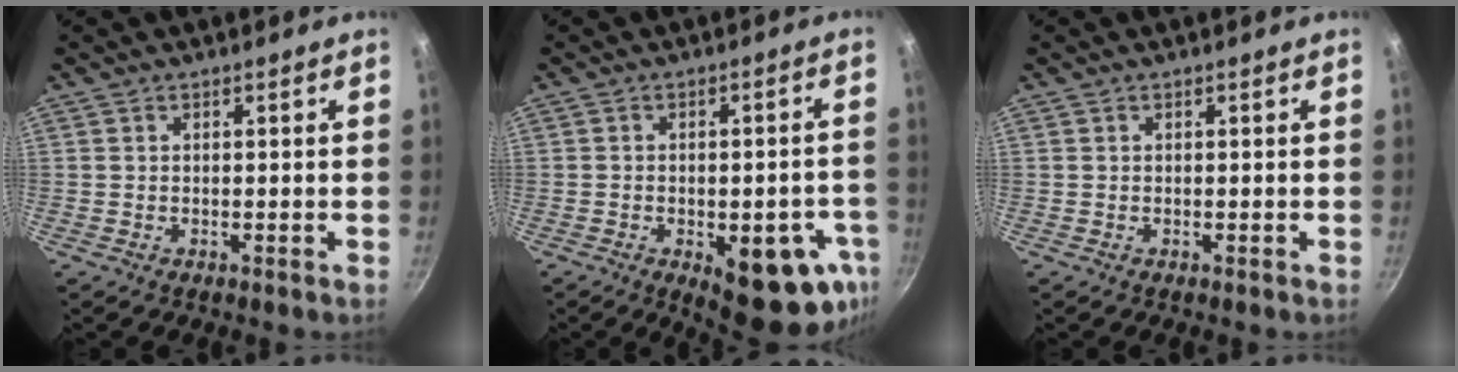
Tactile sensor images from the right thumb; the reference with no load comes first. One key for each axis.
{"total": 16.1, "fx": -5.9, "fy": 7.0, "fz": 13.2, "tx": -0.112, "ty": 0.008, "tz": -0.070}
{"total": 0.0}